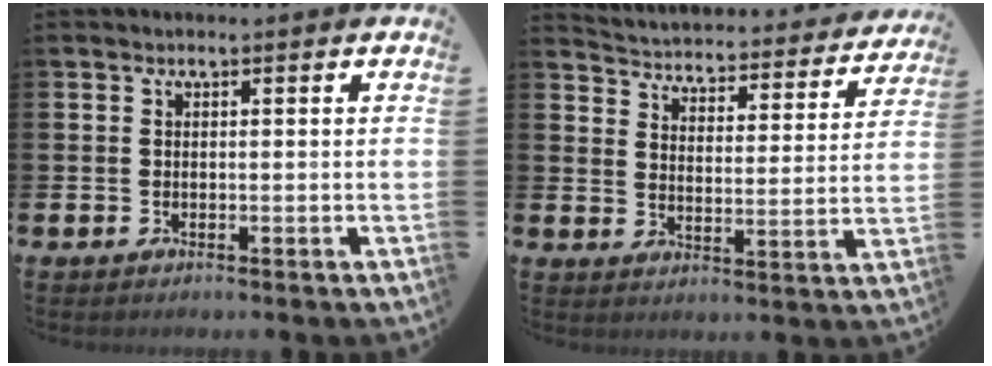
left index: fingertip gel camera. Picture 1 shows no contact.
{"total": 3.7, "force": [3.6, 0.9, 0.4], "torque": [-0.031, -0.037, 0.054]}